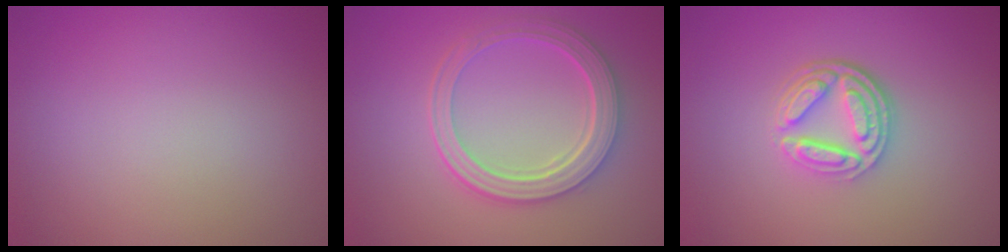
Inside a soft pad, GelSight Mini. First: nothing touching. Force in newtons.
{"total": 5.6, "press": 4.3, "slide": 3.5}
{"total": 4.5, "press": 3.4, "slide": 2.9}